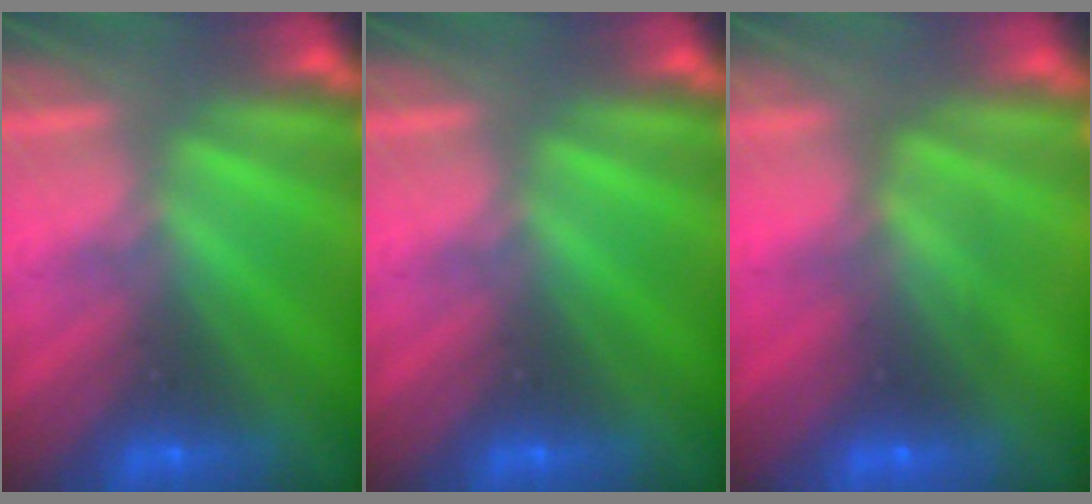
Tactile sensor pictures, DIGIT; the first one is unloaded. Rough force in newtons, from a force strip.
{"total": 0.0}
{"total": 2.6}